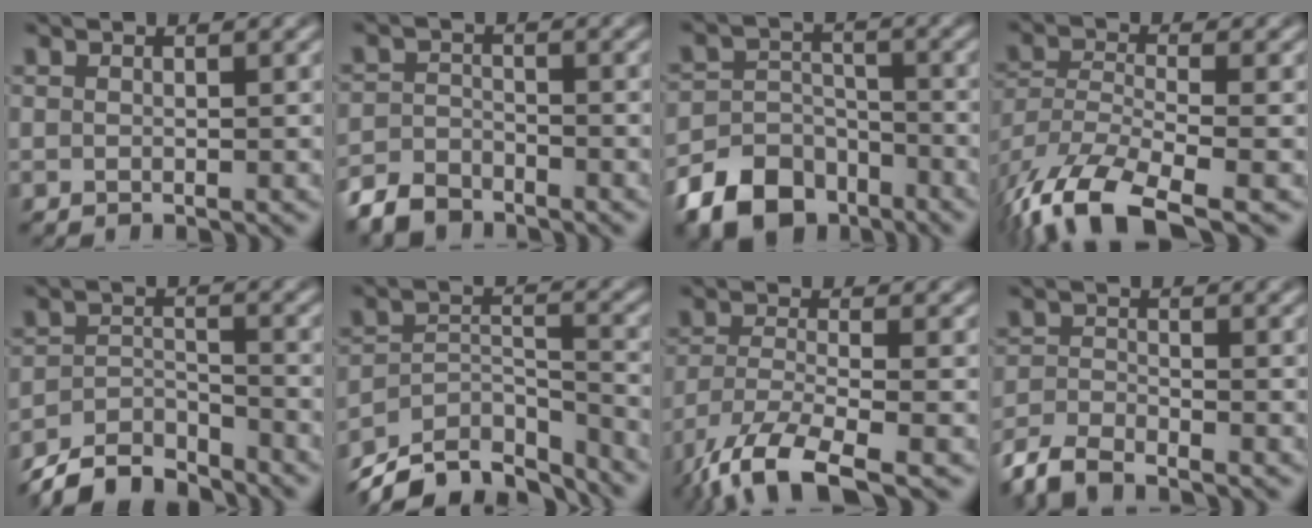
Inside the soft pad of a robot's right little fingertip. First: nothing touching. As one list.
[{"total": 4.0, "force": [-3.6, 1.6, 0.6], "torque": [-0.007, -0.013, -0.060]}, {"total": 8.7, "force": [-6.0, 5.4, 3.3], "torque": [-0.044, -0.024, -0.095]}, {"total": 9.0, "force": [-5.7, 4.5, 5.4], "torque": [-0.136, -0.061, -0.062]}, {"total": 6.1, "force": [-5.3, 2.3, 2.0], "torque": [-0.025, -0.020, -0.087]}, {"total": 10.0, "force": [-7.8, 4.5, 4.2], "torque": [-0.062, -0.032, -0.116]}, {"total": 8.1, "force": [-5.1, 3.3, 5.3], "torque": [-0.108, -0.047, -0.056]}, {"total": 3.6, "force": [-3.3, 1.1, 0.9], "torque": [-0.018, -0.009, -0.058]}]